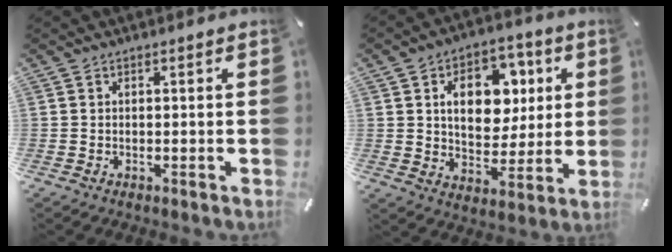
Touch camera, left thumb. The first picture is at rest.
{"total": 14.1, "force": [3.8, 10.4, 8.6], "torque": [-0.126, 0.000, 0.070]}